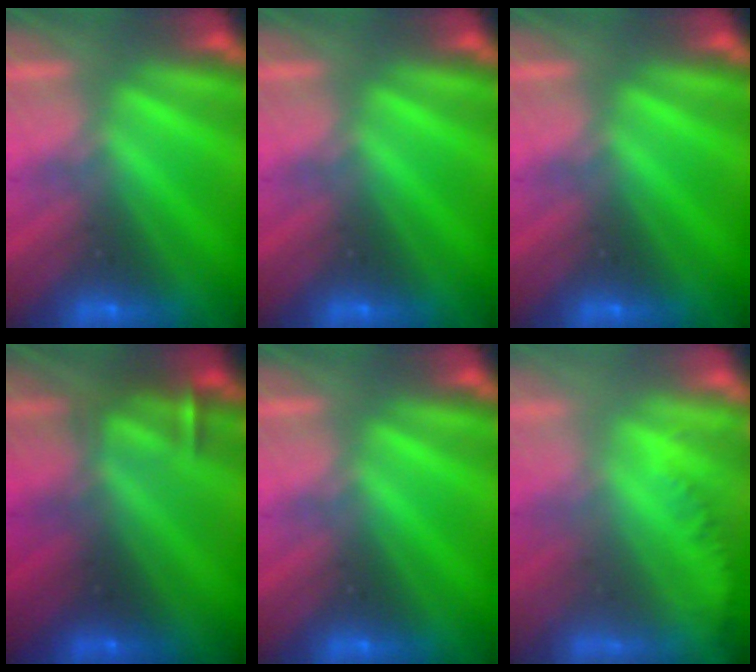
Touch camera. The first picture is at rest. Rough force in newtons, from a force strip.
{"total": 0.0}
{"total": 0.0}
{"total": 3.0}
{"total": 0.0}
{"total": 1.2}